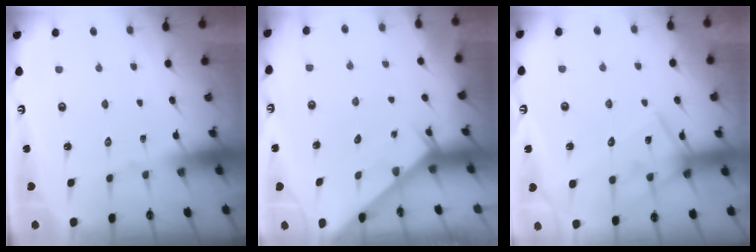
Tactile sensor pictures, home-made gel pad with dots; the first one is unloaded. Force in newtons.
{"total": 2.0, "press": 2.0, "slide": 0.1}
{"total": 13.8, "press": 13.8, "slide": 0.9}